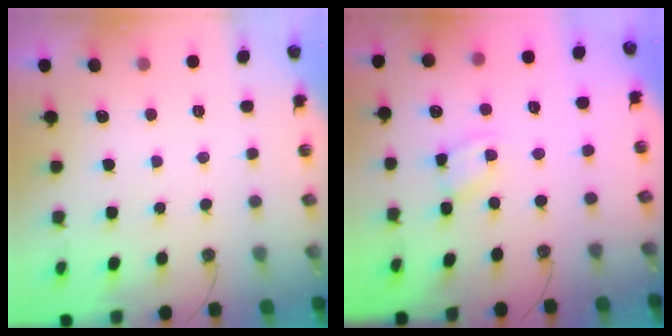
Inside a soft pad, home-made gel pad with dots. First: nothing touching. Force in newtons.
{"total": 2.9, "press": 2.9, "slide": 0.4}